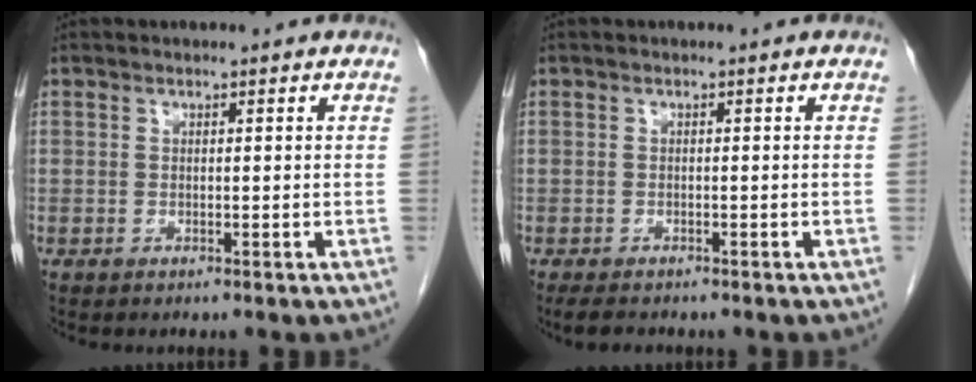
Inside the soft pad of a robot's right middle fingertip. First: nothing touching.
{"total": 2.8, "force": [-2.3, 0.9, 1.4], "torque": [-0.027, -0.008, -0.031]}